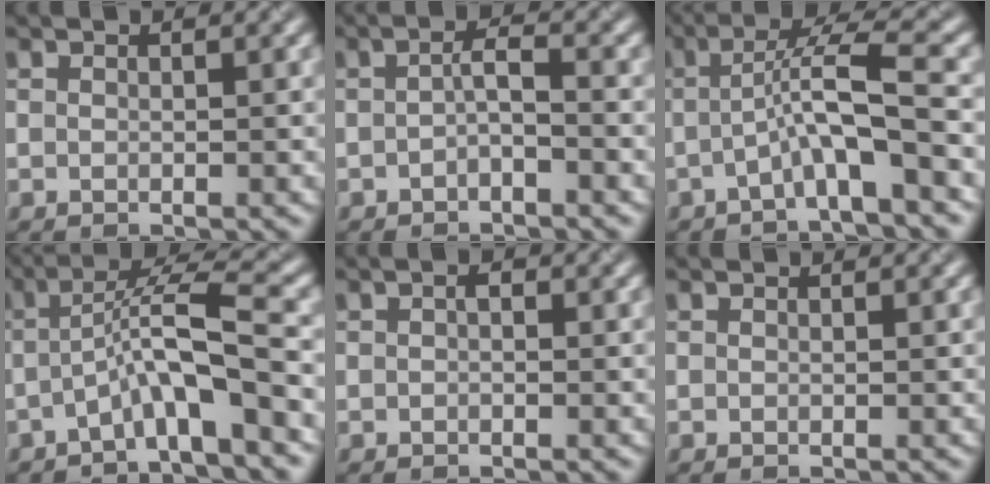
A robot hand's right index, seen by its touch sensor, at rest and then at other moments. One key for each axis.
{"total": 1.7, "fx": -0.6, "fy": 0.3, "fz": 1.6, "tx": -0.029, "ty": 0.004, "tz": -0.014}
{"total": 4.9, "fx": -1.1, "fy": 0.4, "fz": 4.7, "tx": -0.086, "ty": 0.018, "tz": -0.029}
{"total": 5.4, "fx": -1.6, "fy": 0.7, "fz": 5.2, "tx": -0.093, "ty": 0.023, "tz": -0.038}
{"total": 0.7, "fx": 0.0, "fy": 0.3, "fz": 0.6, "tx": -0.011, "ty": 0.001, "tz": -0.001}
{"total": 0.0}